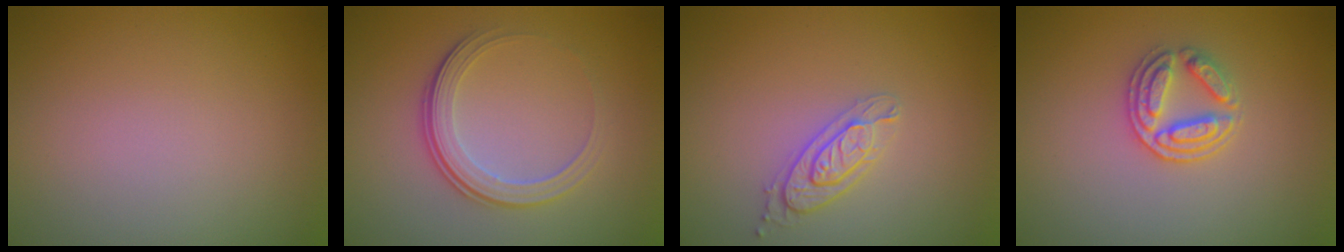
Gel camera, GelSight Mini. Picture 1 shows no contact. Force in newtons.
{"total": 3.5, "press": 2.6, "slide": 2.4}
{"total": 2.1, "press": 2.1, "slide": 0.3}
{"total": 2.9, "press": 2.7, "slide": 1.0}